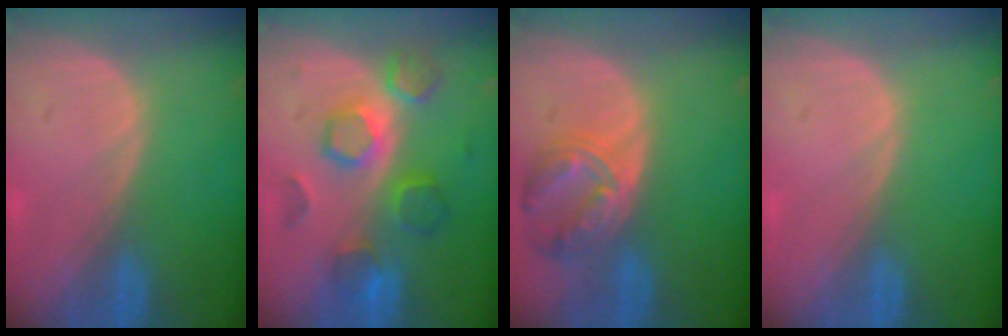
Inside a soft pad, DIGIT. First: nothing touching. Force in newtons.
{"total": 8.3, "press": 8.1, "slide": 2.0}
{"total": 8.1, "press": 7.0, "slide": 4.0}
{"total": 0.0}